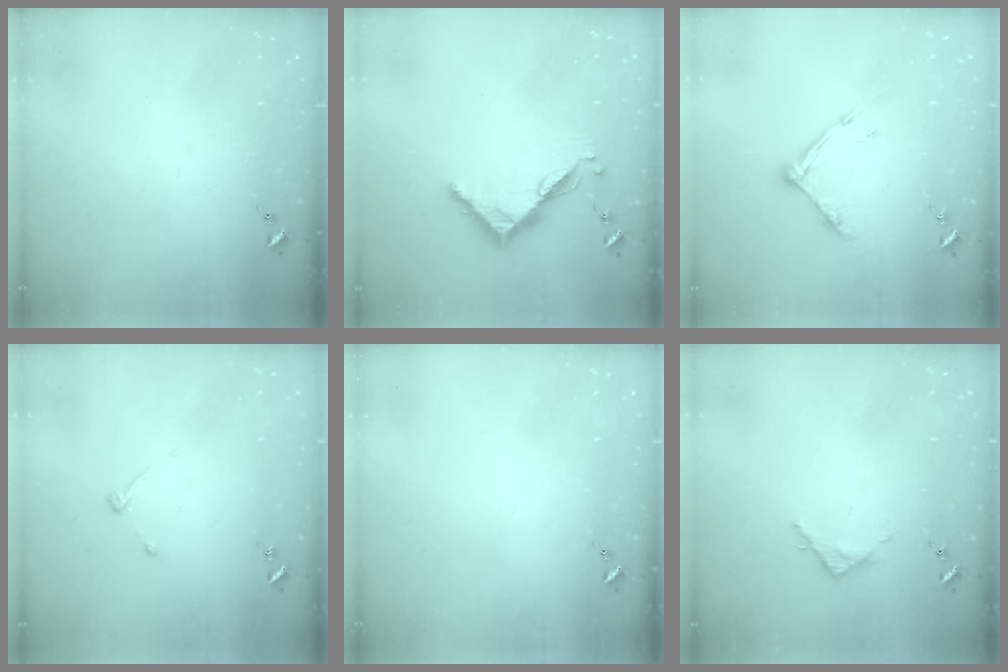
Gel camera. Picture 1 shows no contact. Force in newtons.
{"total": 7.4, "press": 7.4, "slide": 0.7}
{"total": 9.3, "press": 9.3, "slide": 0.4}
{"total": 3.3, "press": 3.2, "slide": 0.6}
{"total": 0.0}
{"total": 2.8, "press": 2.8, "slide": 0.4}